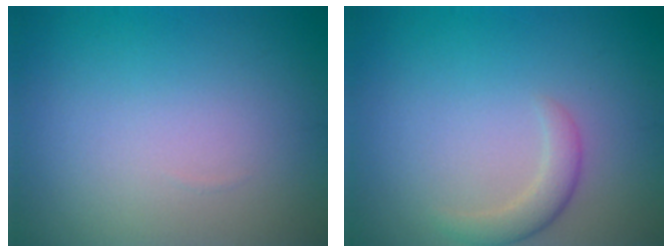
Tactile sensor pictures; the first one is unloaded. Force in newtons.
{"total": 2.1, "press": 2.1, "slide": 0.1}